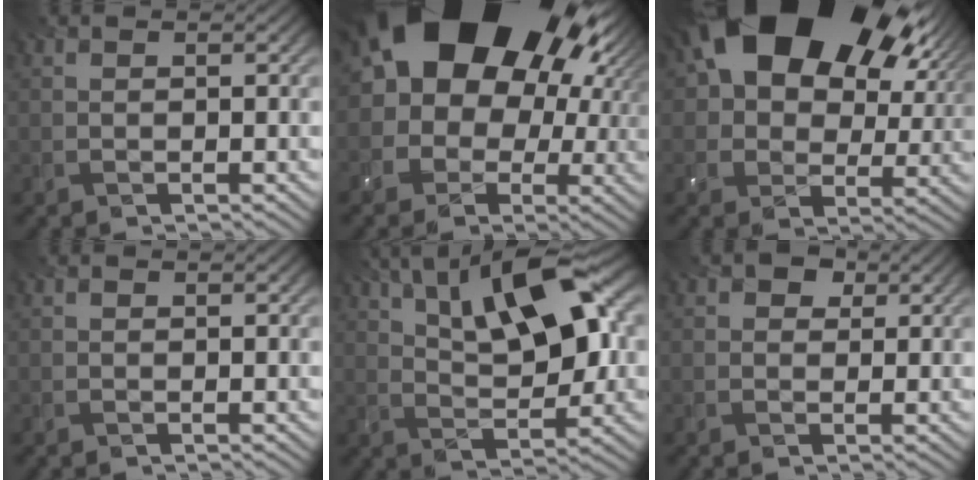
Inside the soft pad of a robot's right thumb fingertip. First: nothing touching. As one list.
[{"total": 22.6, "force": [6.6, 17.7, 12.3], "torque": [-0.198, 0.040, 0.078]}, {"total": 21.0, "force": [9.6, 14.2, 12.2], "torque": [-0.229, 0.031, 0.182]}, {"total": 0.0}, {"total": 12.5, "force": [5.5, 4.8, 10.1], "torque": [-0.161, 0.019, 0.088]}, {"total": 2.1, "force": [0.6, 1.9, 0.7], "torque": [-0.004, 0.005, 0.002]}]